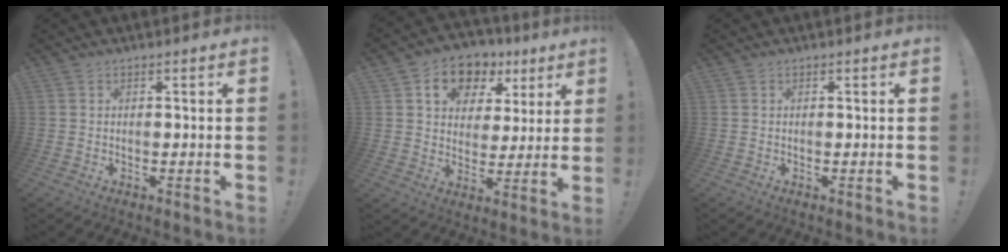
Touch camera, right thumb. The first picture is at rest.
{"total": 12.3, "force": [6.0, 9.3, 5.5], "torque": [-0.091, -0.021, 0.114]}
{"total": 0.0}